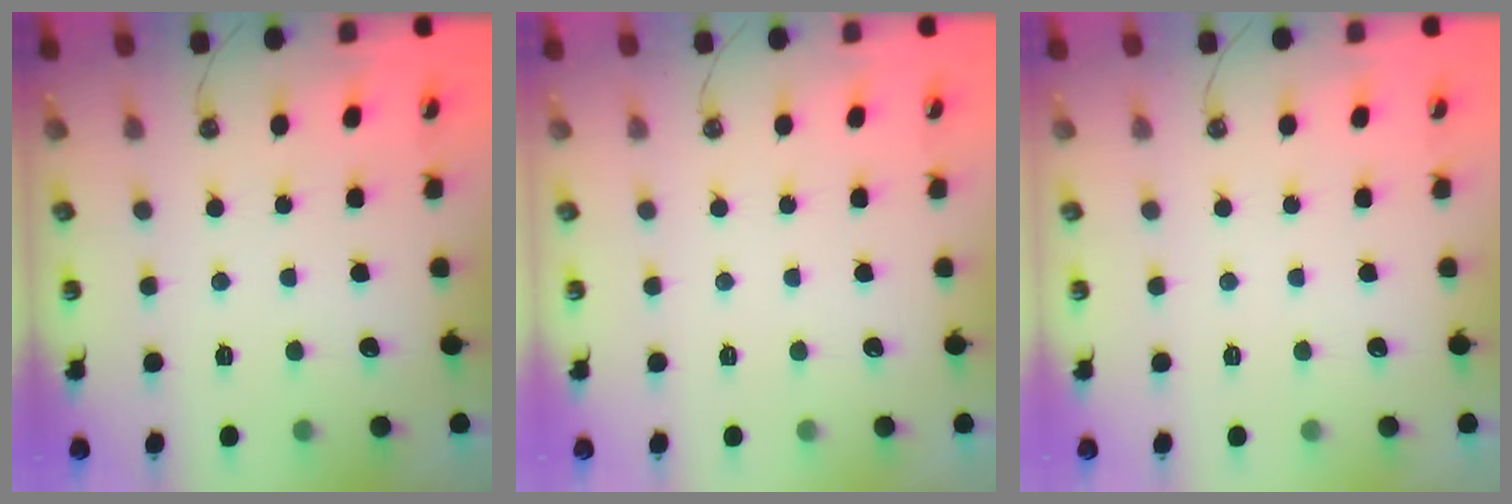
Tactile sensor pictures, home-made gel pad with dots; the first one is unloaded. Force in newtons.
{"total": 0.0}
{"total": 0.0}